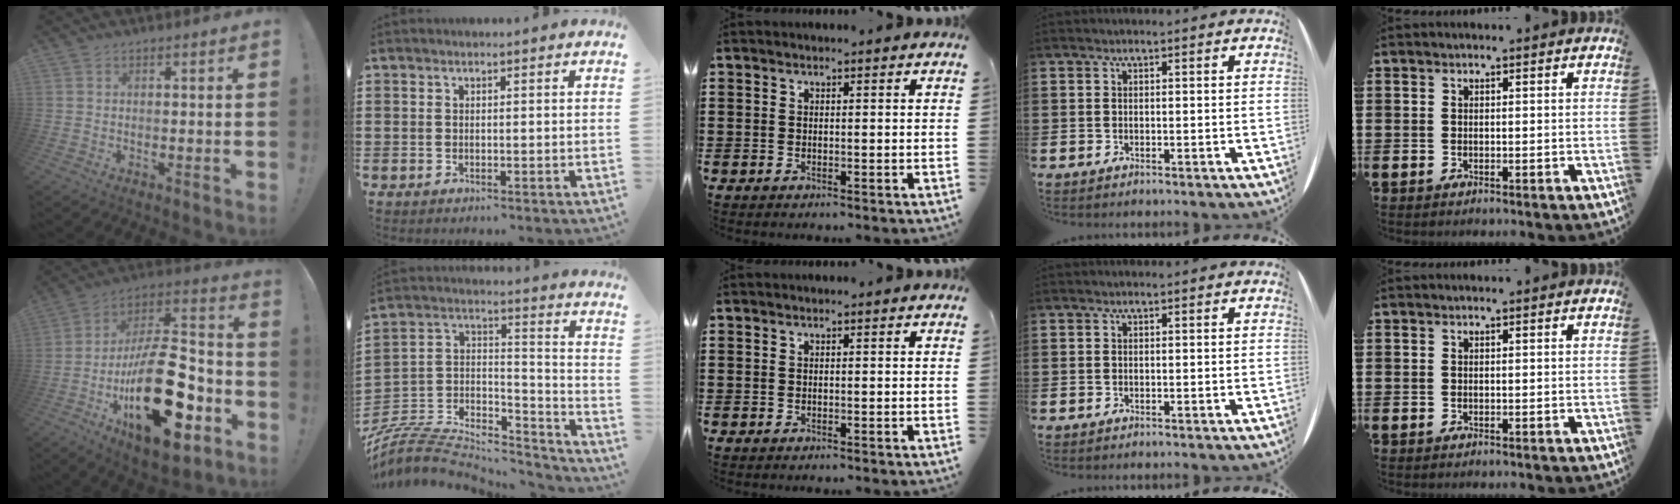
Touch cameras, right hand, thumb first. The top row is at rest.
{"thumb": {"total": 30.9, "force": [-9.3, 14.7, 25.6], "torque": [-0.441, 0.053, -0.134]}, "index": {"total": 7.9, "force": [-6.5, 3.4, 2.8], "torque": [-0.064, 0.010, -0.129]}}